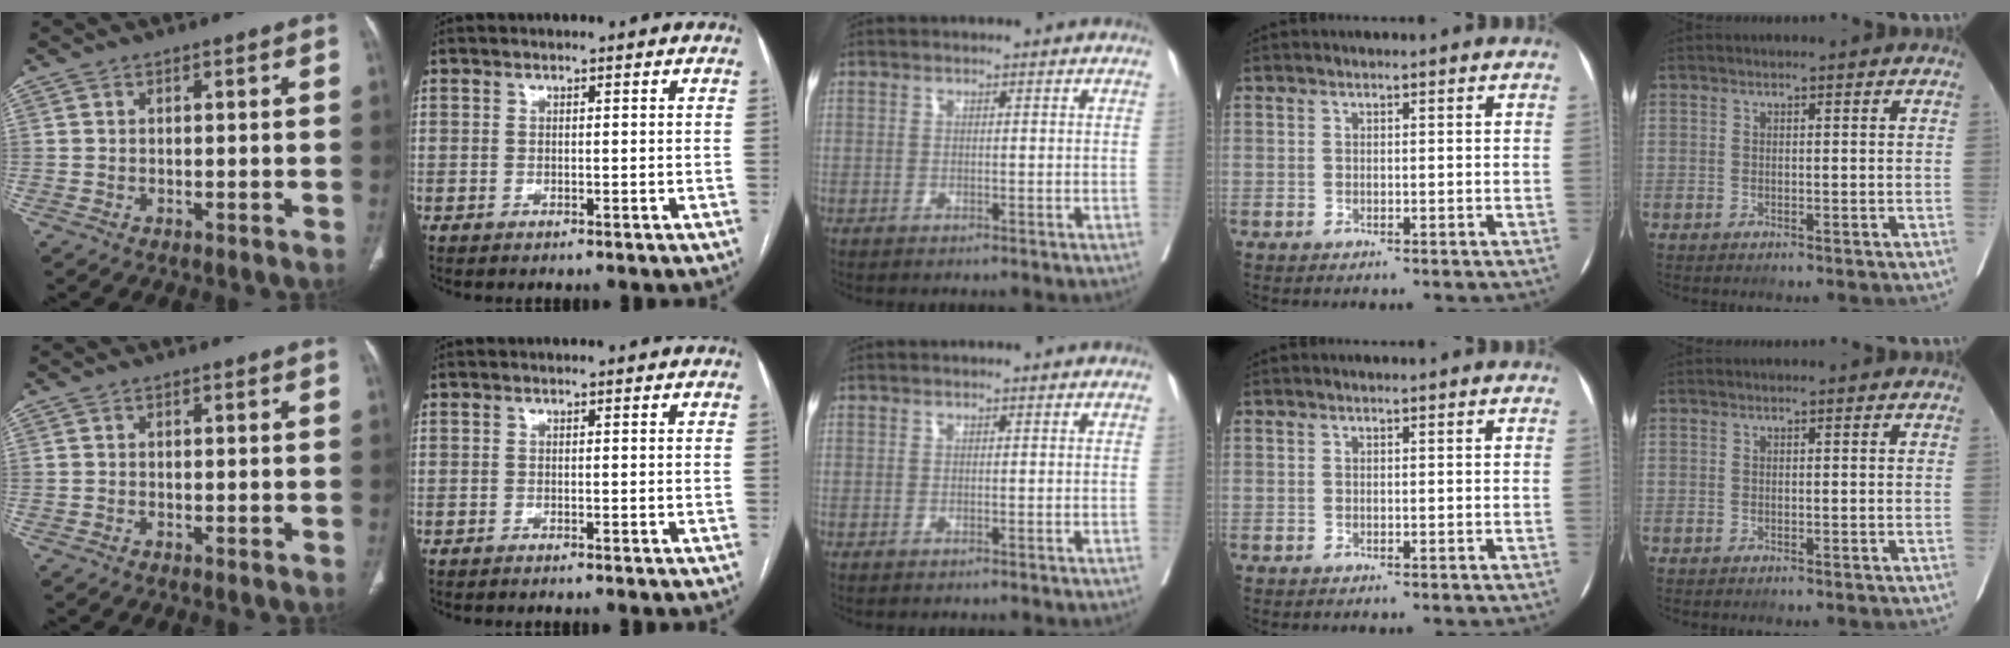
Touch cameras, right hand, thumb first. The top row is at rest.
{"index": {"total": 1.4, "force": [-1.3, 0.0, 0.6], "torque": [-0.006, -0.001, -0.018]}}